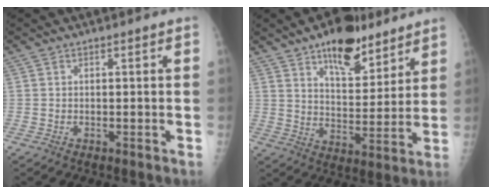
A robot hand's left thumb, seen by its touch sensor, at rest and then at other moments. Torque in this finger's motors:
{"motor_torque": [0.29, 0.31, -0.24, -0.32, 0.08]}